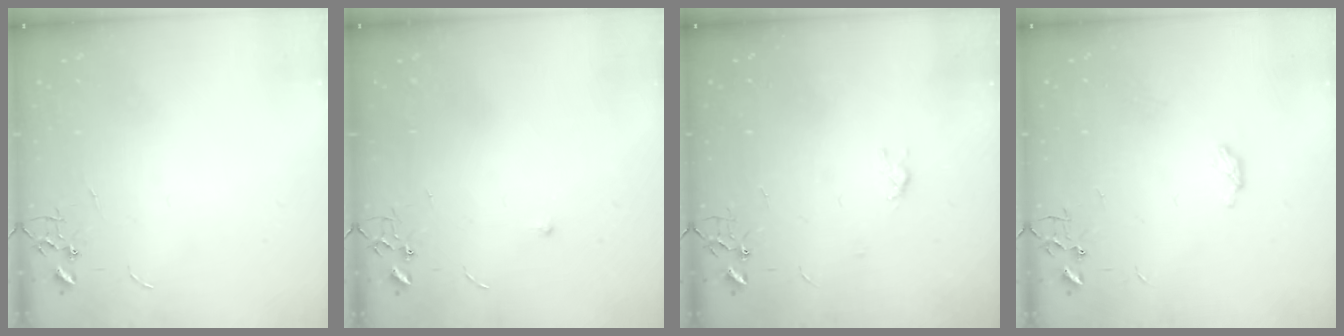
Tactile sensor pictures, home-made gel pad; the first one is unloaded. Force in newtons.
{"total": 4.7, "press": 4.7, "slide": 0.6}
{"total": 3.0, "press": 2.9, "slide": 0.6}
{"total": 2.8, "press": 2.8, "slide": 0.5}